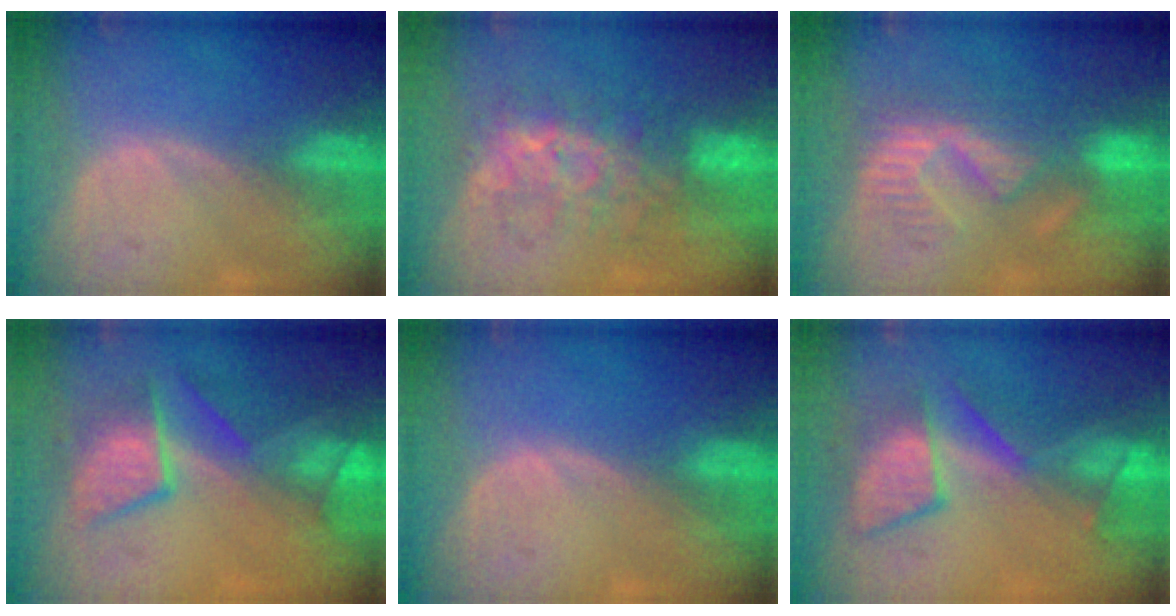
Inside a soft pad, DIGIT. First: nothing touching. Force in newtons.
{"total": 8.0, "press": 7.7, "slide": 2.0}
{"total": 8.7, "press": 8.4, "slide": 2.1}
{"total": 10.0, "press": 8.6, "slide": 5.1}
{"total": 0.0}
{"total": 8.8, "press": 8.8, "slide": 0.6}